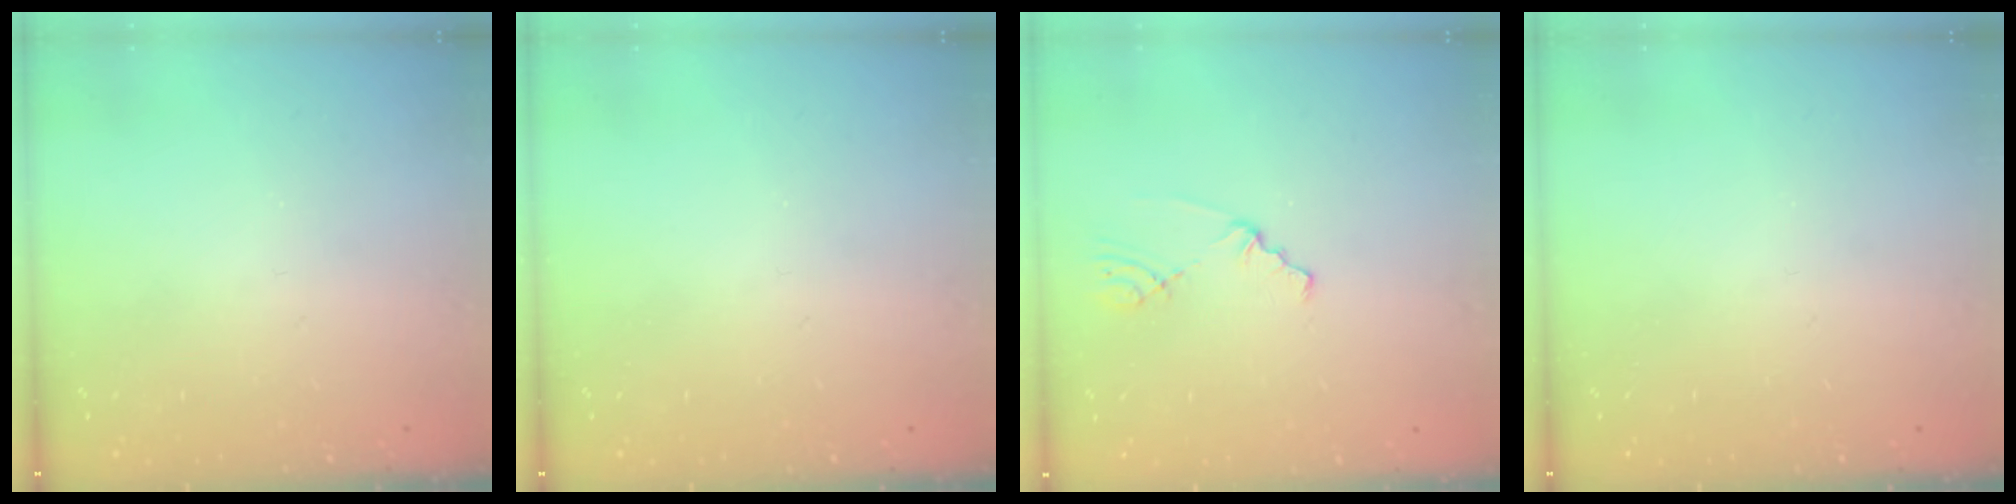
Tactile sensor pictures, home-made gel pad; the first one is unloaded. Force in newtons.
{"total": 0.0}
{"total": 1.5, "press": 1.5, "slide": 0.2}
{"total": 0.0}